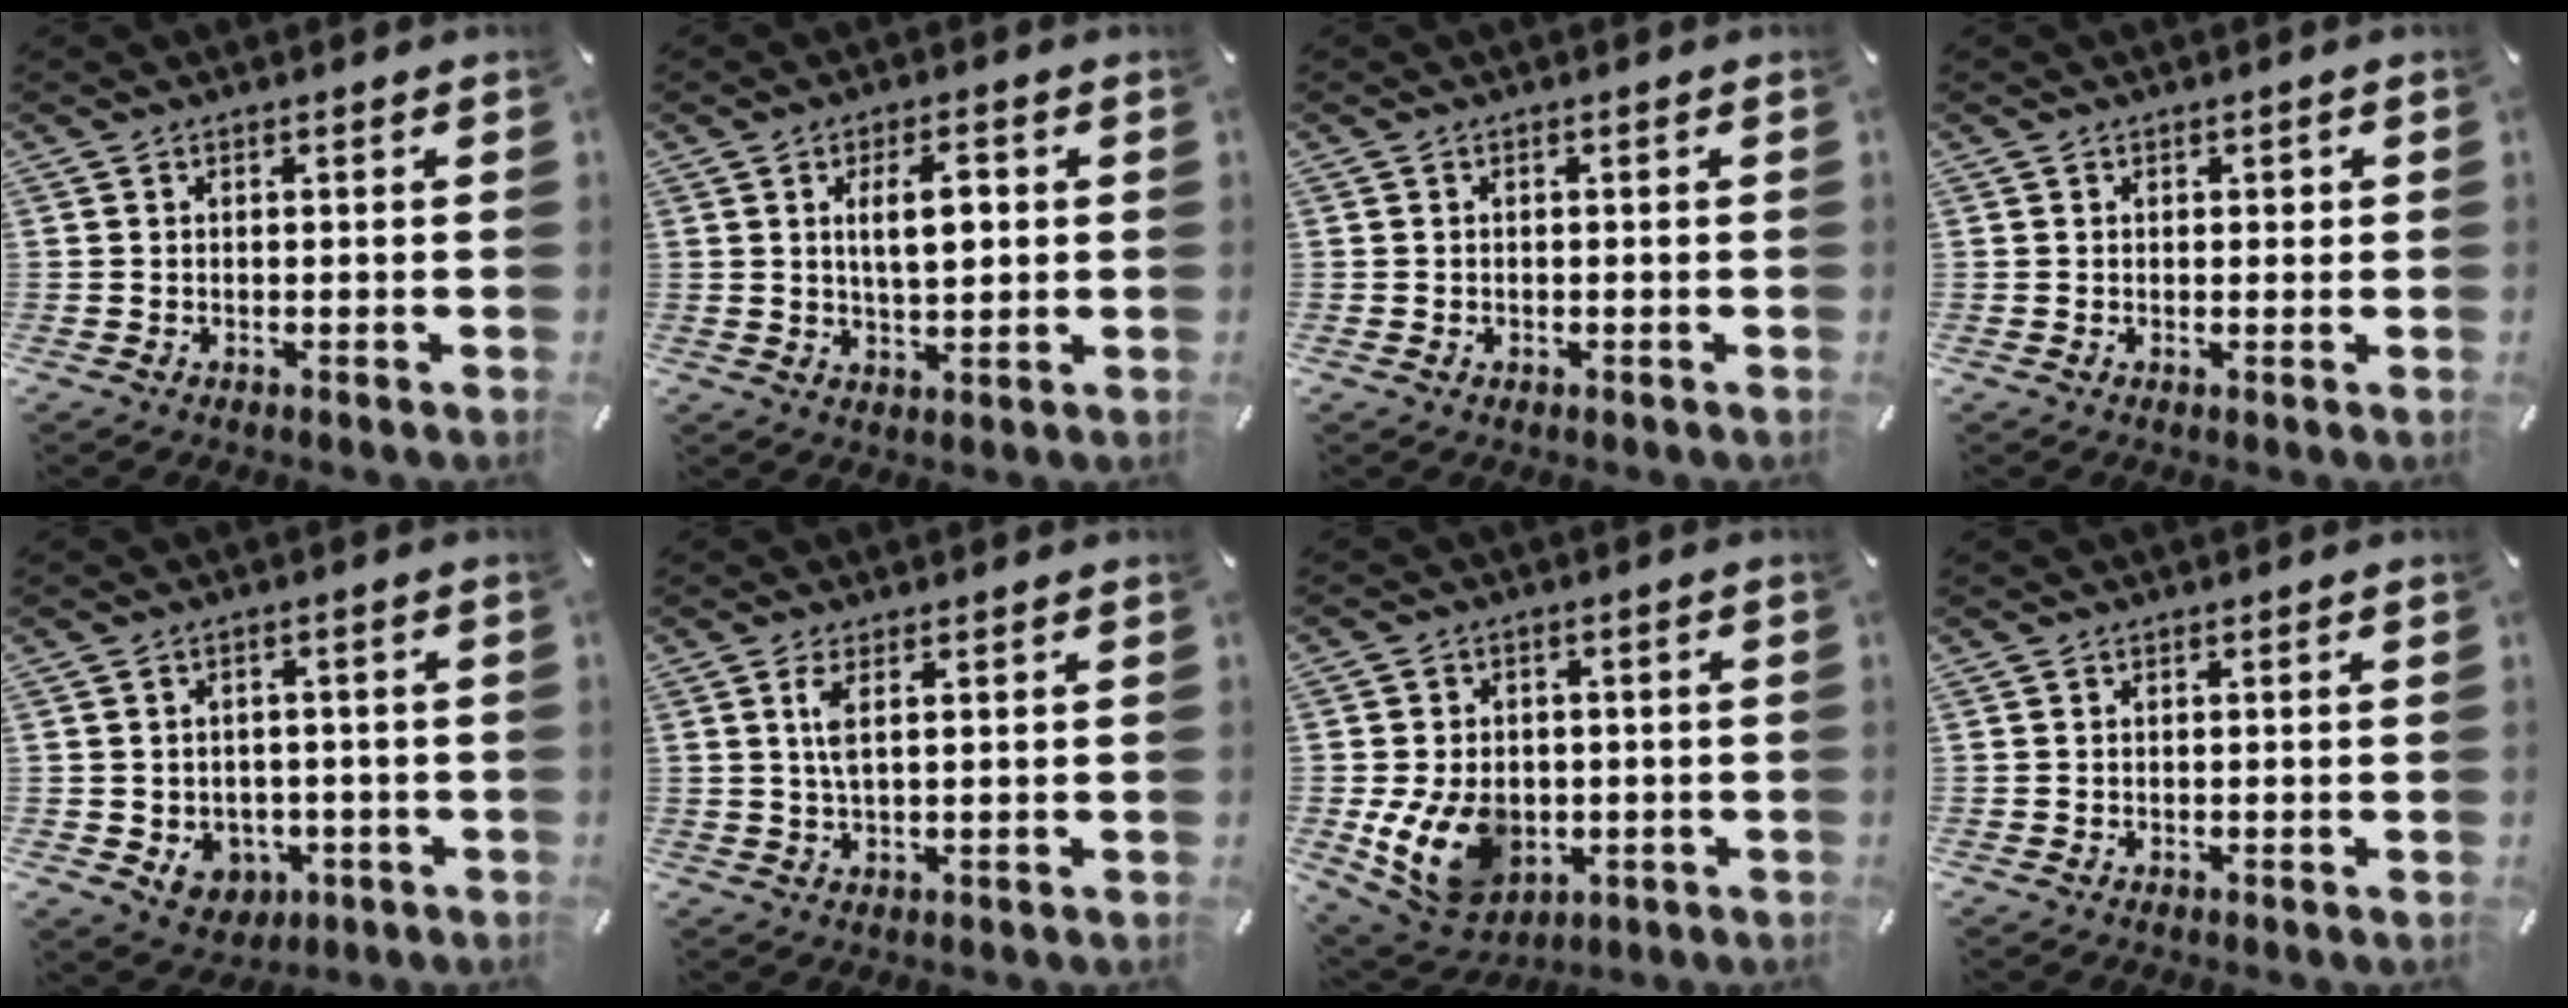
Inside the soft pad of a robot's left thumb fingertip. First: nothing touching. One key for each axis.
{"total": 8.0, "fx": 1.6, "fy": 3.8, "fz": 6.9, "tx": -0.122, "ty": 0.001, "tz": 0.019}
{"total": 0.6, "fx": -0.1, "fy": 0.6, "fz": 0.2, "tx": -0.004, "ty": 0.004, "tz": -0.004}
{"total": 1.0, "fx": 0.3, "fy": 0.8, "fz": 0.5, "tx": -0.001, "ty": 0.001, "tz": 0.002}
{"total": 5.9, "fx": -1.0, "fy": 5.4, "fz": 2.0, "tx": -0.023, "ty": 0.000, "tz": -0.016}
{"total": 3.7, "fx": 1.1, "fy": 1.0, "fz": 3.4, "tx": -0.079, "ty": 0.000, "tz": 0.015}
{"total": 13.1, "fx": -2.9, "fy": 10.0, "fz": 8.0, "tx": -0.159, "ty": 0.002, "tz": -0.048}
{"total": 0.0}